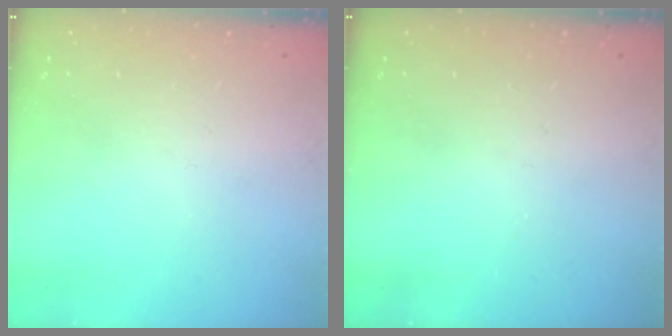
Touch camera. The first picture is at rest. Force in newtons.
{"total": 0.0}